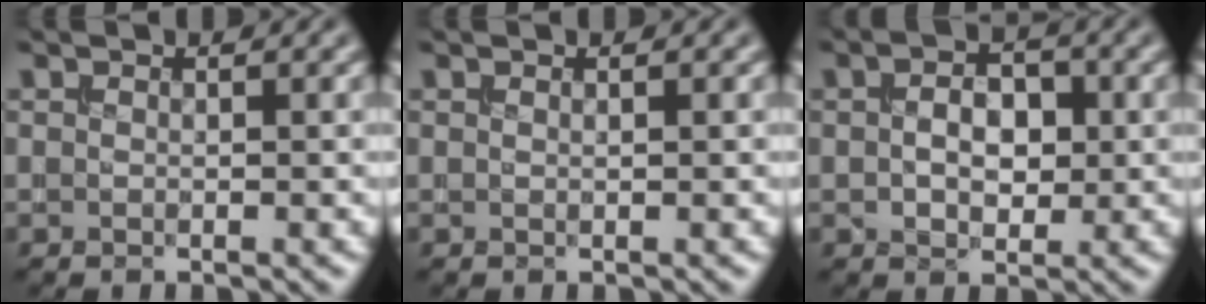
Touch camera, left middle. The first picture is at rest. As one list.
[{"total": 0.0}, {"total": 3.6, "force": [0.1, 2.3, 2.8], "torque": [-0.050, 0.004, -0.002]}]